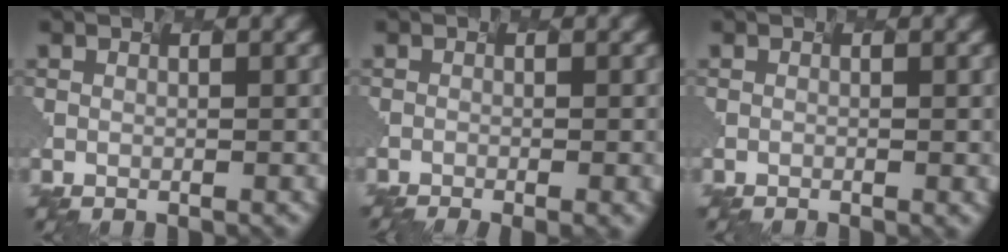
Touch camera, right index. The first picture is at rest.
{"total": 4.7, "force": [-1.7, 1.8, 4.0], "torque": [-0.023, 0.001, 0.000]}
{"total": 1.1, "force": [-0.3, 0.4, 0.9], "torque": [0.001, 0.002, -0.001]}